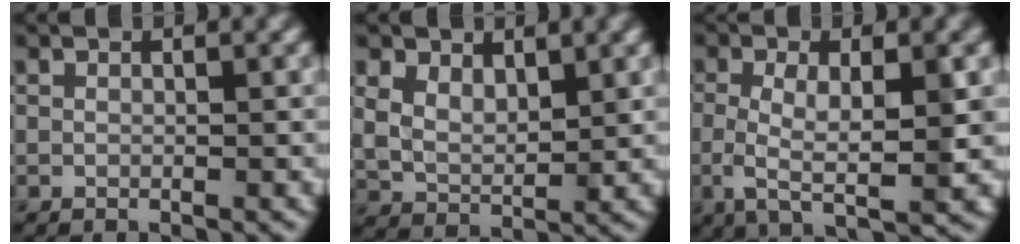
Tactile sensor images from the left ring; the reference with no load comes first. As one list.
[{"total": 4.2, "force": [2.2, 2.6, 2.5], "torque": [-0.056, -0.007, 0.045]}, {"total": 5.9, "force": [-0.4, 1.8, 5.6], "torque": [-0.102, -0.006, -0.010]}]